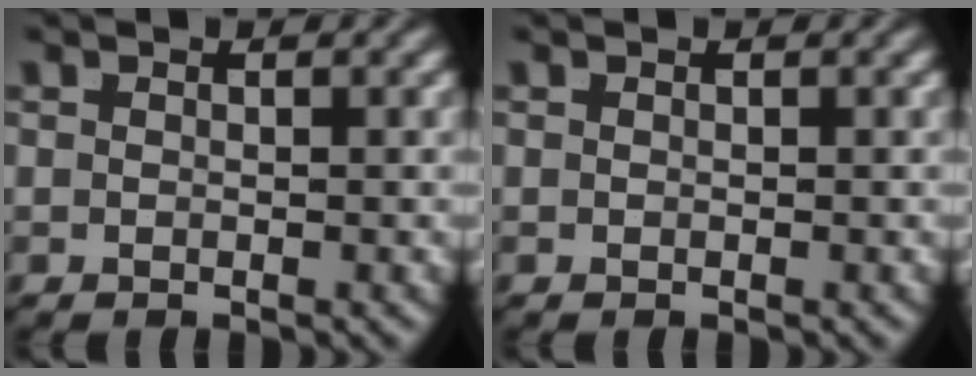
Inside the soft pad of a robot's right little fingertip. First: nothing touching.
{"total": 0.0}